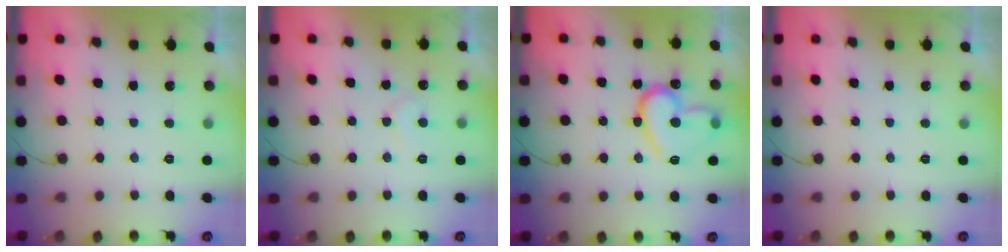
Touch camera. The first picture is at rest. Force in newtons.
{"total": 5.9, "press": 5.9, "slide": 0.4}
{"total": 17.7, "press": 17.6, "slide": 1.2}
{"total": 0.0}